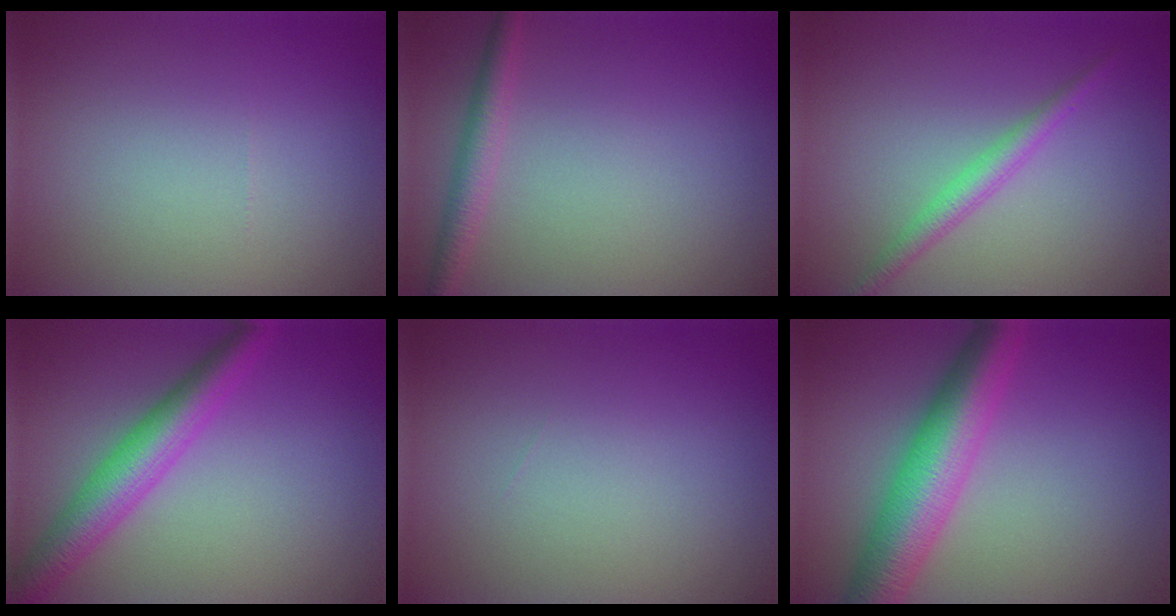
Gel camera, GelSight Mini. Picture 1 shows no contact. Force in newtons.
{"total": 2.2, "press": 2.2, "slide": 0.1}
{"total": 2.1, "press": 2.1, "slide": 0.0}
{"total": 5.0, "press": 5.0, "slide": 0.1}
{"total": 0.0}
{"total": 7.5, "press": 7.5, "slide": 0.1}